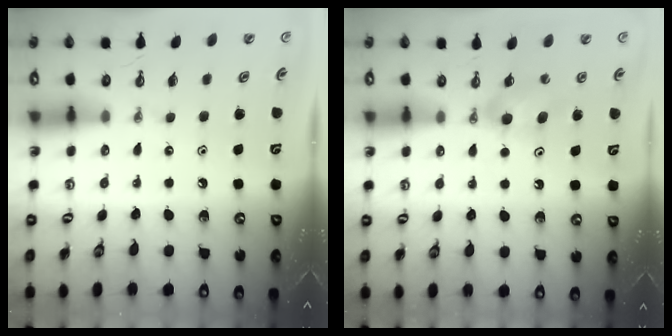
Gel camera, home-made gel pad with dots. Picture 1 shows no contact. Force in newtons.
{"total": 5.9, "press": 5.8, "slide": 1.0}